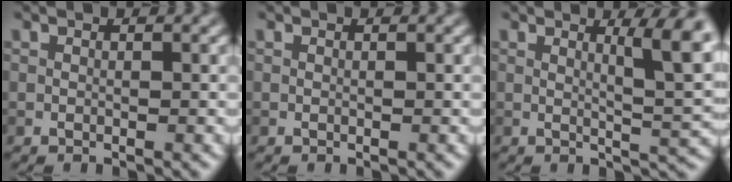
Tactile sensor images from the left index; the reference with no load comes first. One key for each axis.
{"total": 0.0}
{"total": 5.3, "fx": 1.5, "fy": 1.0, "fz": 4.9, "tx": -0.061, "ty": -0.003, "tz": 0.026}